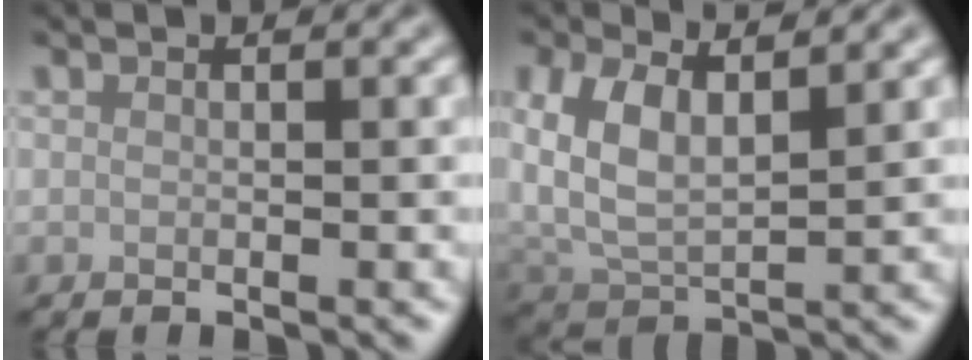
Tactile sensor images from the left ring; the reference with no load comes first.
{"total": 6.4, "force": [2.9, 3.4, 4.6], "torque": [-0.103, 0.003, 0.054]}